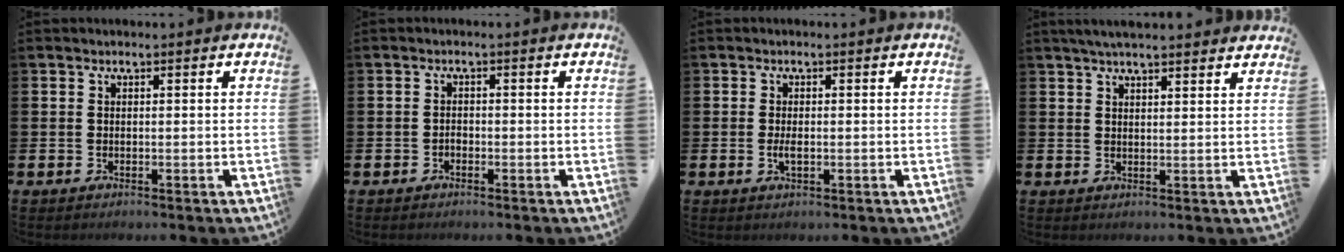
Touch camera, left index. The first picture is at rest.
{"total": 0.9, "force": [-0.7, 0.5, 0.3], "torque": [0.001, -0.004, -0.015]}
{"total": 1.8, "force": [-0.2, 0.7, 1.6], "torque": [-0.023, -0.003, -0.005]}
{"total": 3.5, "force": [3.3, 0.2, 1.1], "torque": [-0.029, -0.008, 0.061]}